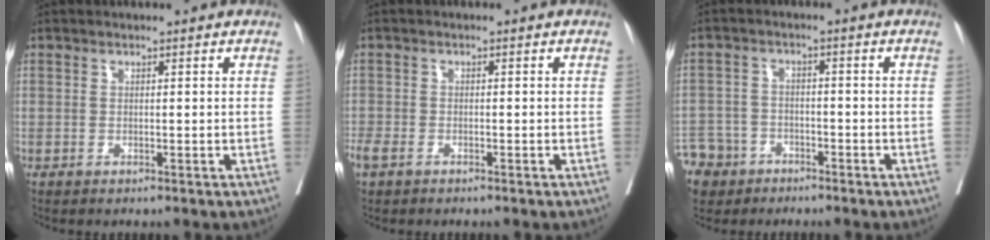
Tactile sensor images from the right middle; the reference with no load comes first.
{"total": 3.4, "force": [-2.3, 1.2, 2.2], "torque": [-0.062, -0.004, -0.042]}
{"total": 9.9, "force": [-6.6, 7.1, 1.9], "torque": [-0.069, -0.002, -0.116]}